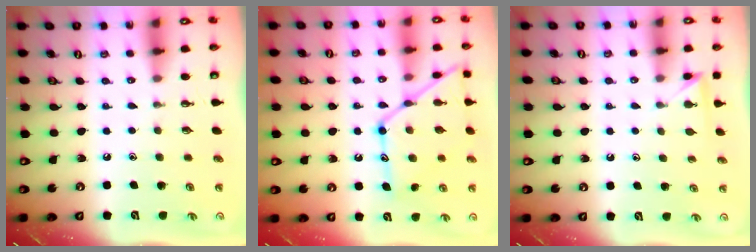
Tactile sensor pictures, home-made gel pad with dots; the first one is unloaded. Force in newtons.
{"total": 16.6, "press": 16.5, "slide": 1.4}
{"total": 2.9, "press": 2.9, "slide": 0.3}